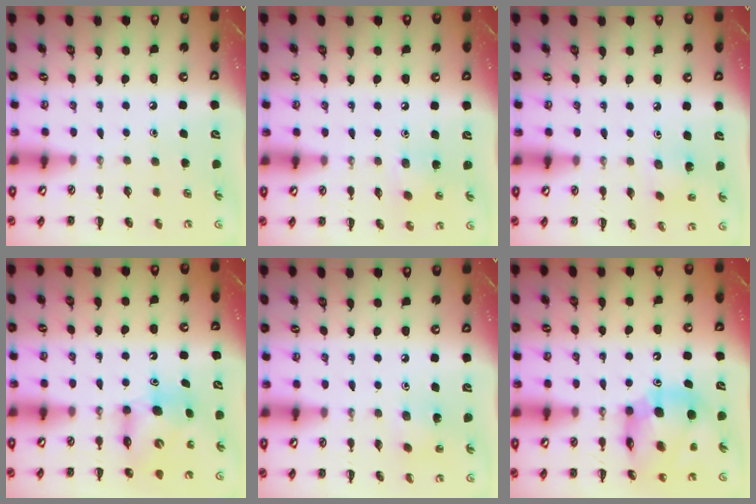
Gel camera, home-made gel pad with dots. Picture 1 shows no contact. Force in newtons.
{"total": 5.4, "press": 5.2, "slide": 1.4}
{"total": 1.6, "press": 1.4, "slide": 0.6}
{"total": 7.8, "press": 7.8, "slide": 0.9}
{"total": 2.8, "press": 2.7, "slide": 0.8}
{"total": 13.5, "press": 13.0, "slide": 3.8}